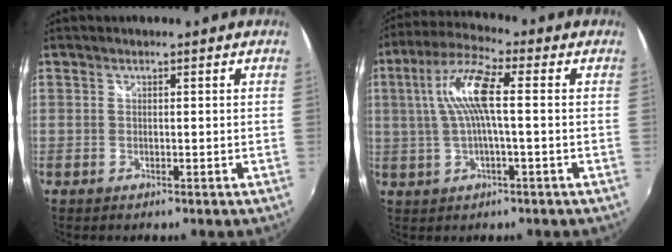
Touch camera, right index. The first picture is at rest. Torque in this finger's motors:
{"motor_torque": [1.33, 0.20, 0.72, 0.18]}